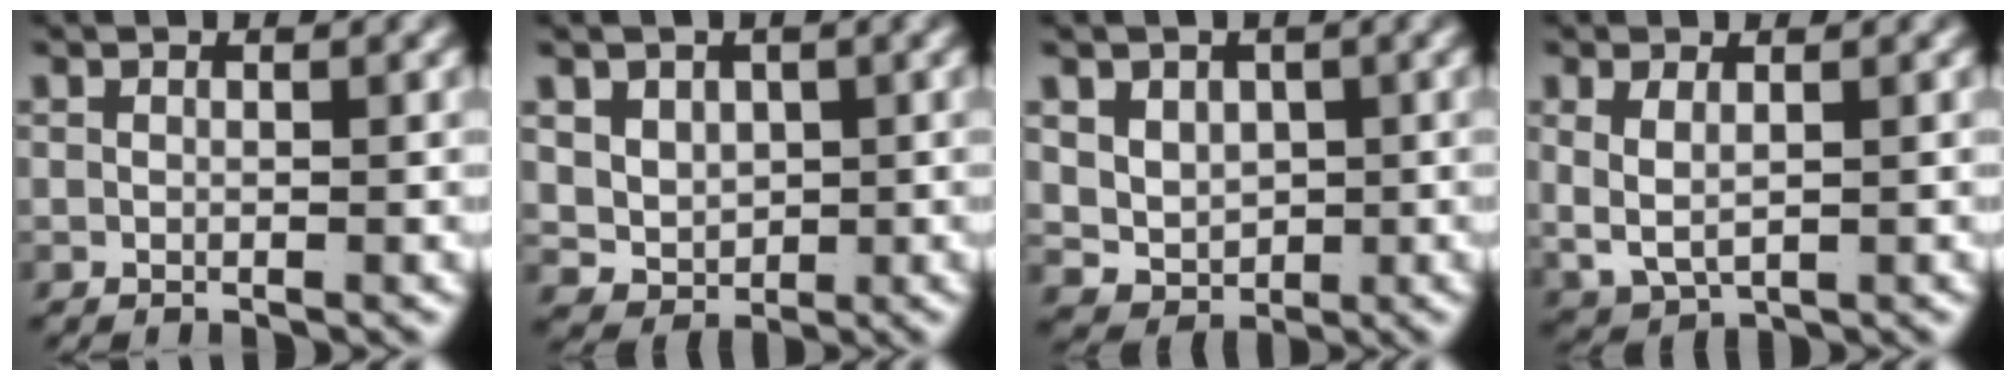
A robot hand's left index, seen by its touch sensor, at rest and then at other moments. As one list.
[{"total": 5.5, "force": [0.0, 5.0, 2.1], "torque": [-0.056, -0.041, 0.016]}, {"total": 6.1, "force": [-0.4, 5.5, 2.5], "torque": [-0.063, -0.046, 0.010]}, {"total": 4.4, "force": [0.4, 3.5, 2.7], "torque": [-0.072, -0.016, 0.020]}]